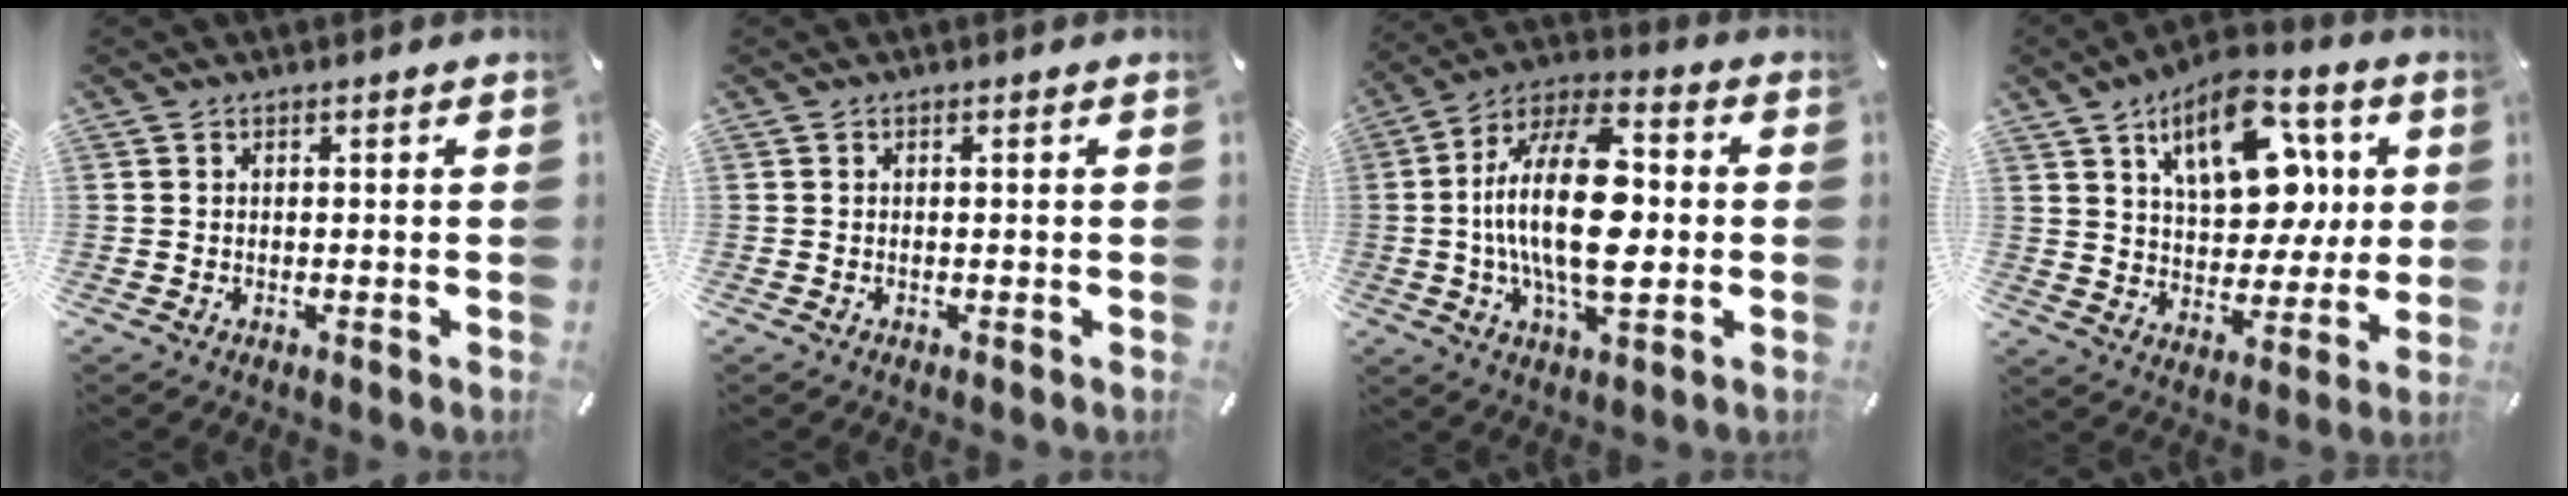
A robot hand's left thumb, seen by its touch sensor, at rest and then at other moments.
{"total": 0.5, "force": [-0.2, 0.1, 0.5], "torque": [-0.009, -0.002, -0.003]}
{"total": 21.6, "force": [-0.9, 9.9, 19.1], "torque": [-0.375, -0.005, -0.019]}
{"total": 17.7, "force": [7.3, 10.8, 12.0], "torque": [-0.176, -0.017, 0.126]}